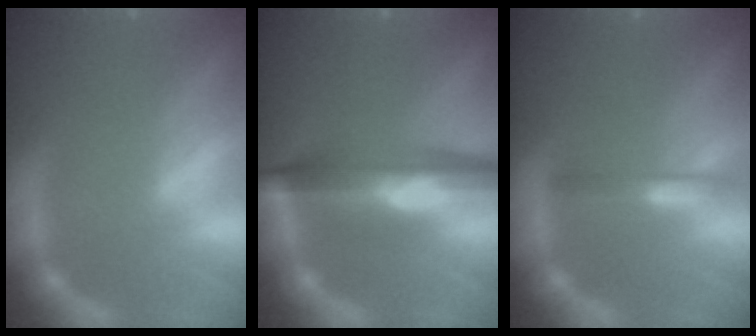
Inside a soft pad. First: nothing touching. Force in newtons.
{"total": 7.4}
{"total": 1.9}